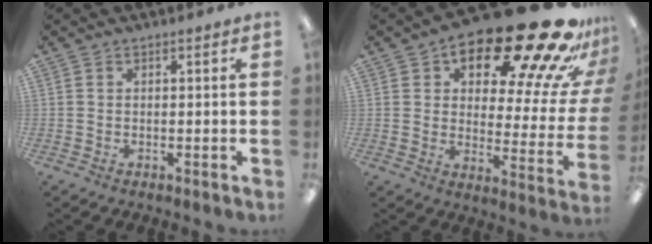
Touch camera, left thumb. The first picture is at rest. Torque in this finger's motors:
{"motor_torque": [0.91, 1.66, 1.49, -1.28, 0.24]}